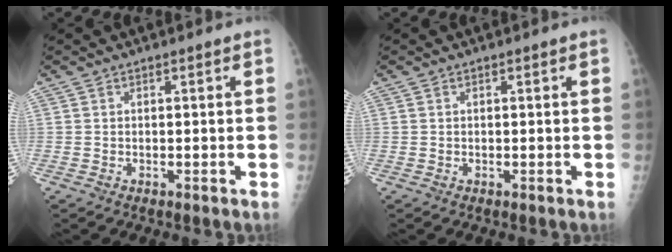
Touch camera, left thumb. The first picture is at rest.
{"total": 0.0}